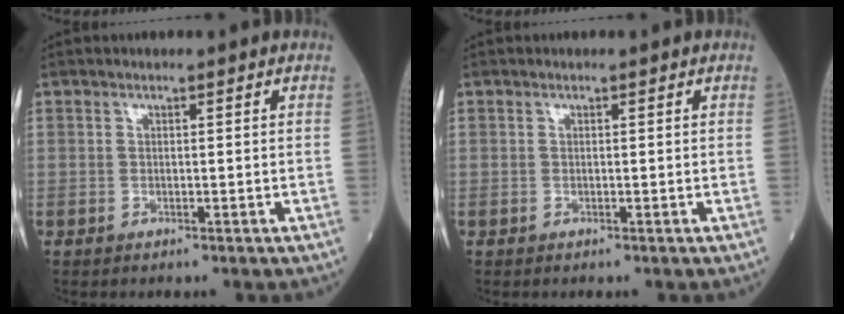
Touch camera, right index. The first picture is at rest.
{"total": 0.0}